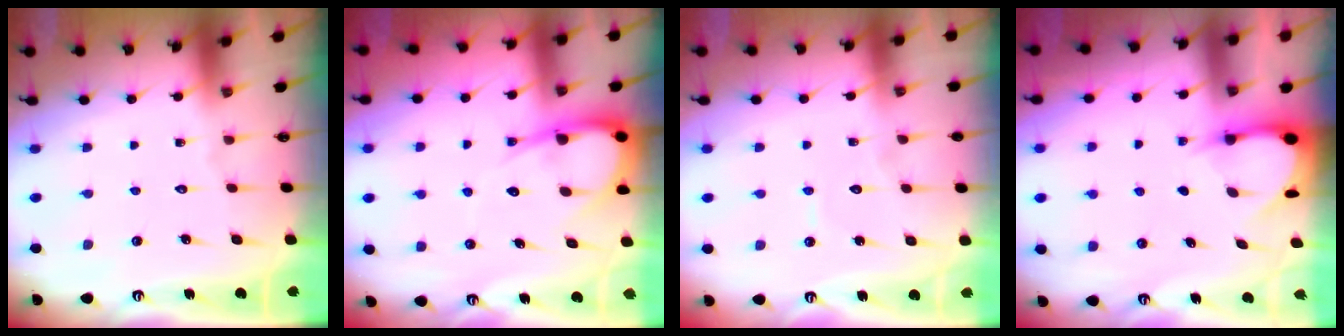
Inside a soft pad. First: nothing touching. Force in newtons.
{"total": 8.7, "press": 8.6, "slide": 0.7}
{"total": 4.2, "press": 4.2, "slide": 0.4}
{"total": 3.3, "press": 3.3, "slide": 0.4}